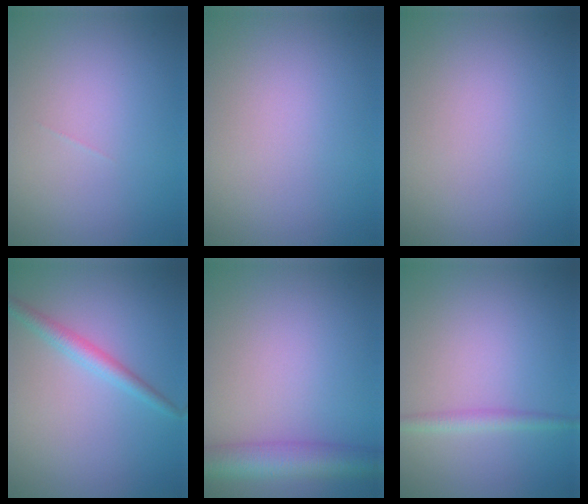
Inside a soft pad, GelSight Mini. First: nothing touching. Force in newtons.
{"total": 0.0}
{"total": 0.0}
{"total": 2.1, "press": 2.1, "slide": 0.0}
{"total": 5.4, "press": 5.4, "slide": 0.3}
{"total": 1.7, "press": 1.7, "slide": 0.1}